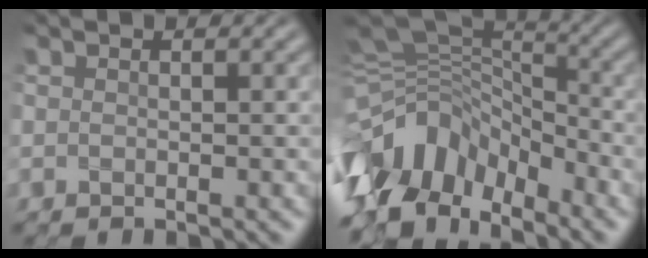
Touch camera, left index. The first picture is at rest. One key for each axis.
{"total": 10.3, "fx": -5.9, "fy": 6.0, "fz": 6.0, "tx": -0.124, "ty": 0.025, "tz": -0.123}